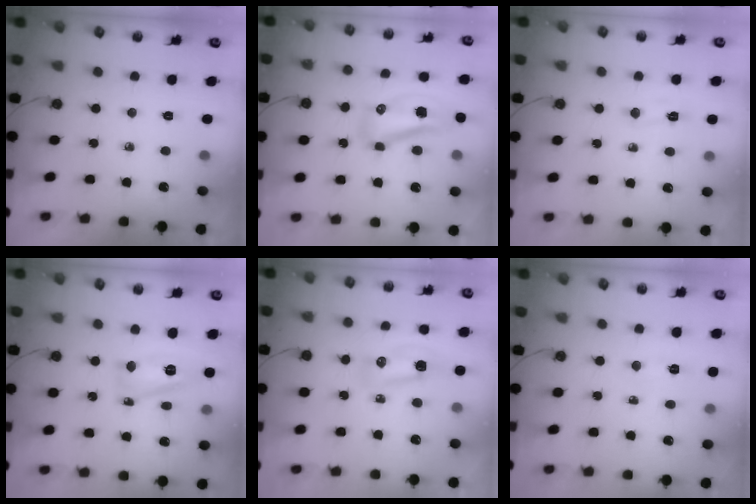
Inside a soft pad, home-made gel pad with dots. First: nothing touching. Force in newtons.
{"total": 10.2, "press": 10.2, "slide": 0.4}
{"total": 14.3, "press": 4.9, "slide": 13.4}
{"total": 12.1, "press": 12.1, "slide": 0.8}
{"total": 8.4, "press": 8.1, "slide": 2.5}
{"total": 5.3, "press": 5.2, "slide": 0.7}